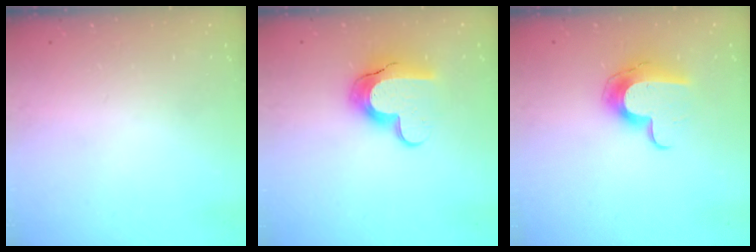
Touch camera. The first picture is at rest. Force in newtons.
{"total": 12.8, "press": 12.8, "slide": 0.9}
{"total": 11.6, "press": 11.6, "slide": 0.2}